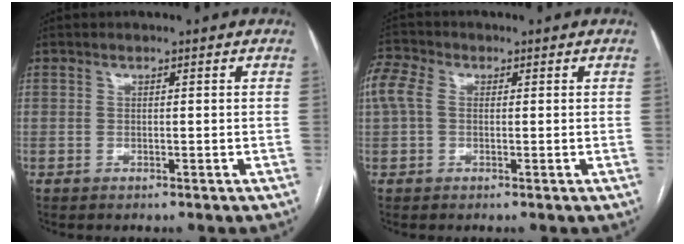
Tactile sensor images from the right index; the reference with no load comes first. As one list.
[{"total": 6.2, "force": [1.1, 4.3, 4.2], "torque": [-0.124, 0.035, 0.022]}]